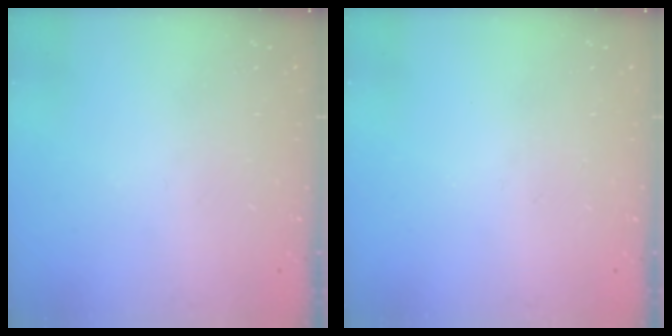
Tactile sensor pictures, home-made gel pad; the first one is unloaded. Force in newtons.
{"total": 0.0}